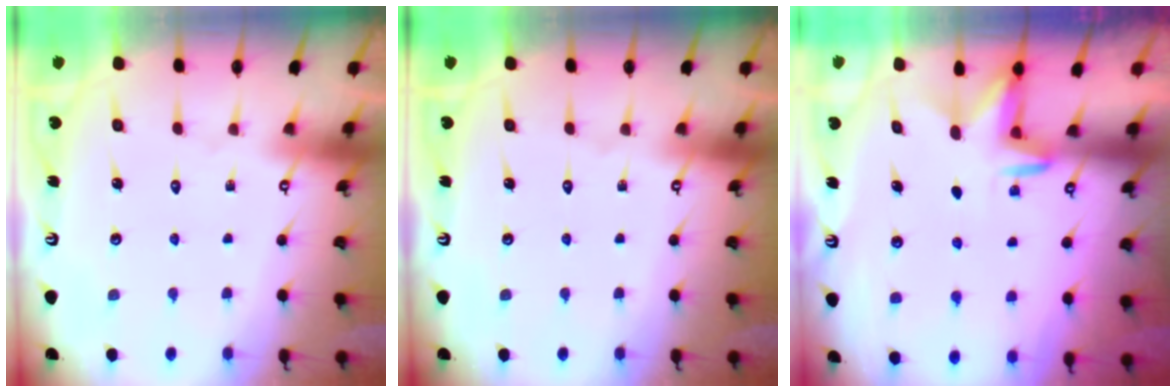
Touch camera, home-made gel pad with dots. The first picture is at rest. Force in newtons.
{"total": 0.0}
{"total": 3.1, "press": 3.1, "slide": 0.6}